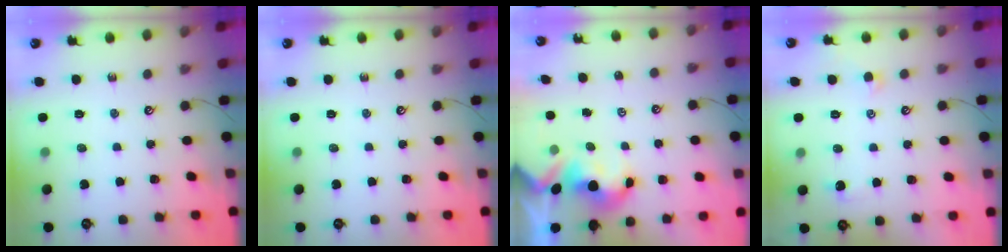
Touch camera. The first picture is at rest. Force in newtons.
{"total": 0.0}
{"total": 3.8, "press": 3.7, "slide": 0.5}
{"total": 0.6, "press": 0.1, "slide": 0.6}